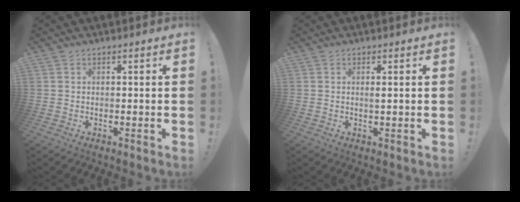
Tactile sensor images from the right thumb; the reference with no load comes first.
{"total": 1.2, "force": [0.6, -0.1, 1.0], "torque": [-0.006, -0.008, 0.006]}